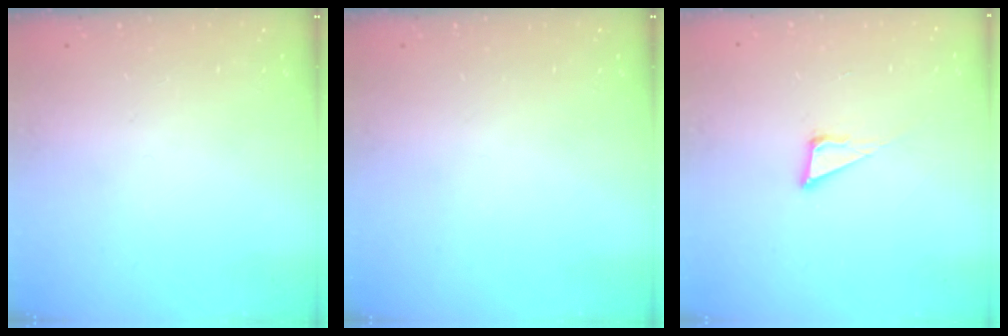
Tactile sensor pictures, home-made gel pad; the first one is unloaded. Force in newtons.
{"total": 0.0}
{"total": 6.4, "press": 5.8, "slide": 2.6}